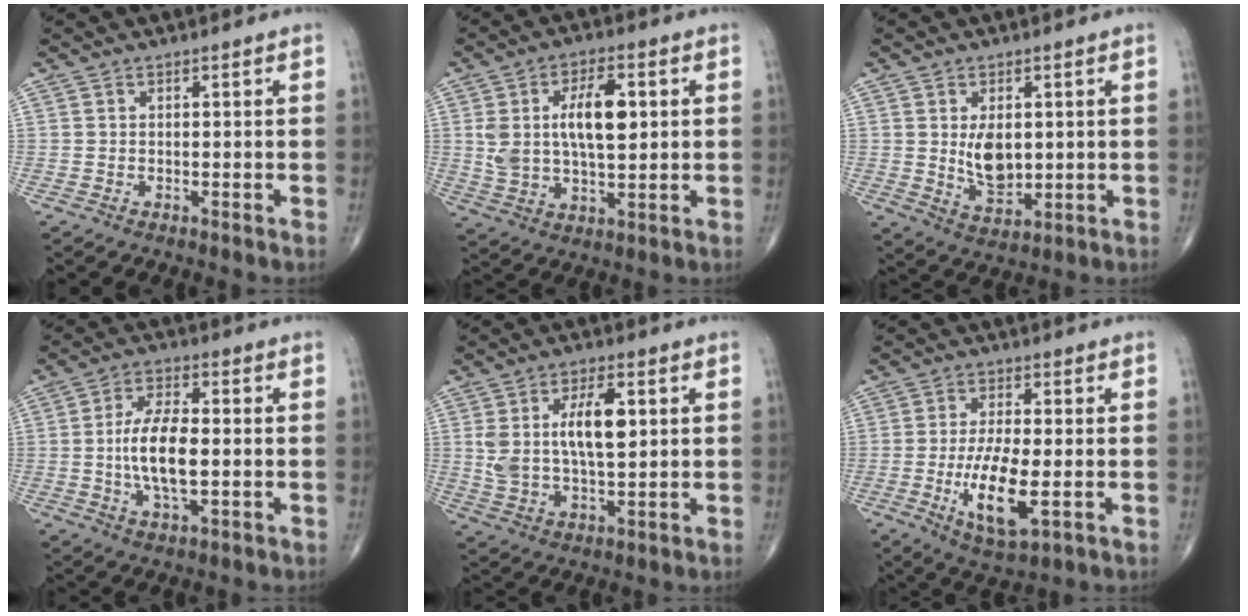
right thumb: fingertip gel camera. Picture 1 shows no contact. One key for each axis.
{"total": 12.6, "fx": 2.5, "fy": 6.1, "fz": 10.7, "tx": -0.182, "ty": 0.002, "tz": 0.049}
{"total": 7.2, "fx": 0.9, "fy": 4.3, "fz": 5.7, "tx": -0.078, "ty": -0.017, "tz": 0.027}
{"total": 10.6, "fx": -0.8, "fy": 4.7, "fz": 9.5, "tx": -0.178, "ty": 0.005, "tz": -0.017}
{"total": 11.4, "fx": 2.5, "fy": 5.2, "fz": 9.9, "tx": -0.179, "ty": -0.001, "tz": 0.049}
{"total": 11.1, "fx": -2.5, "fy": 3.9, "fz": 10.1, "tx": -0.186, "ty": -0.010, "tz": -0.039}